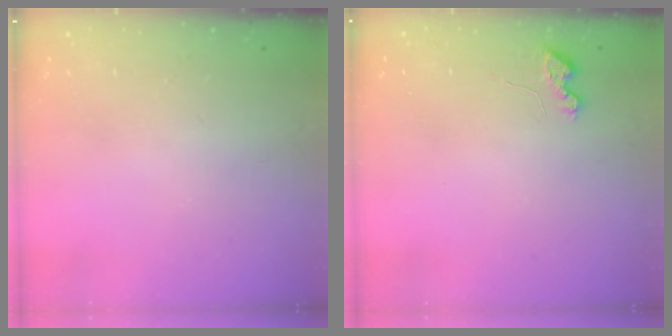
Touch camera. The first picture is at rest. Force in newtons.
{"total": 3.6, "press": 3.6, "slide": 0.4}